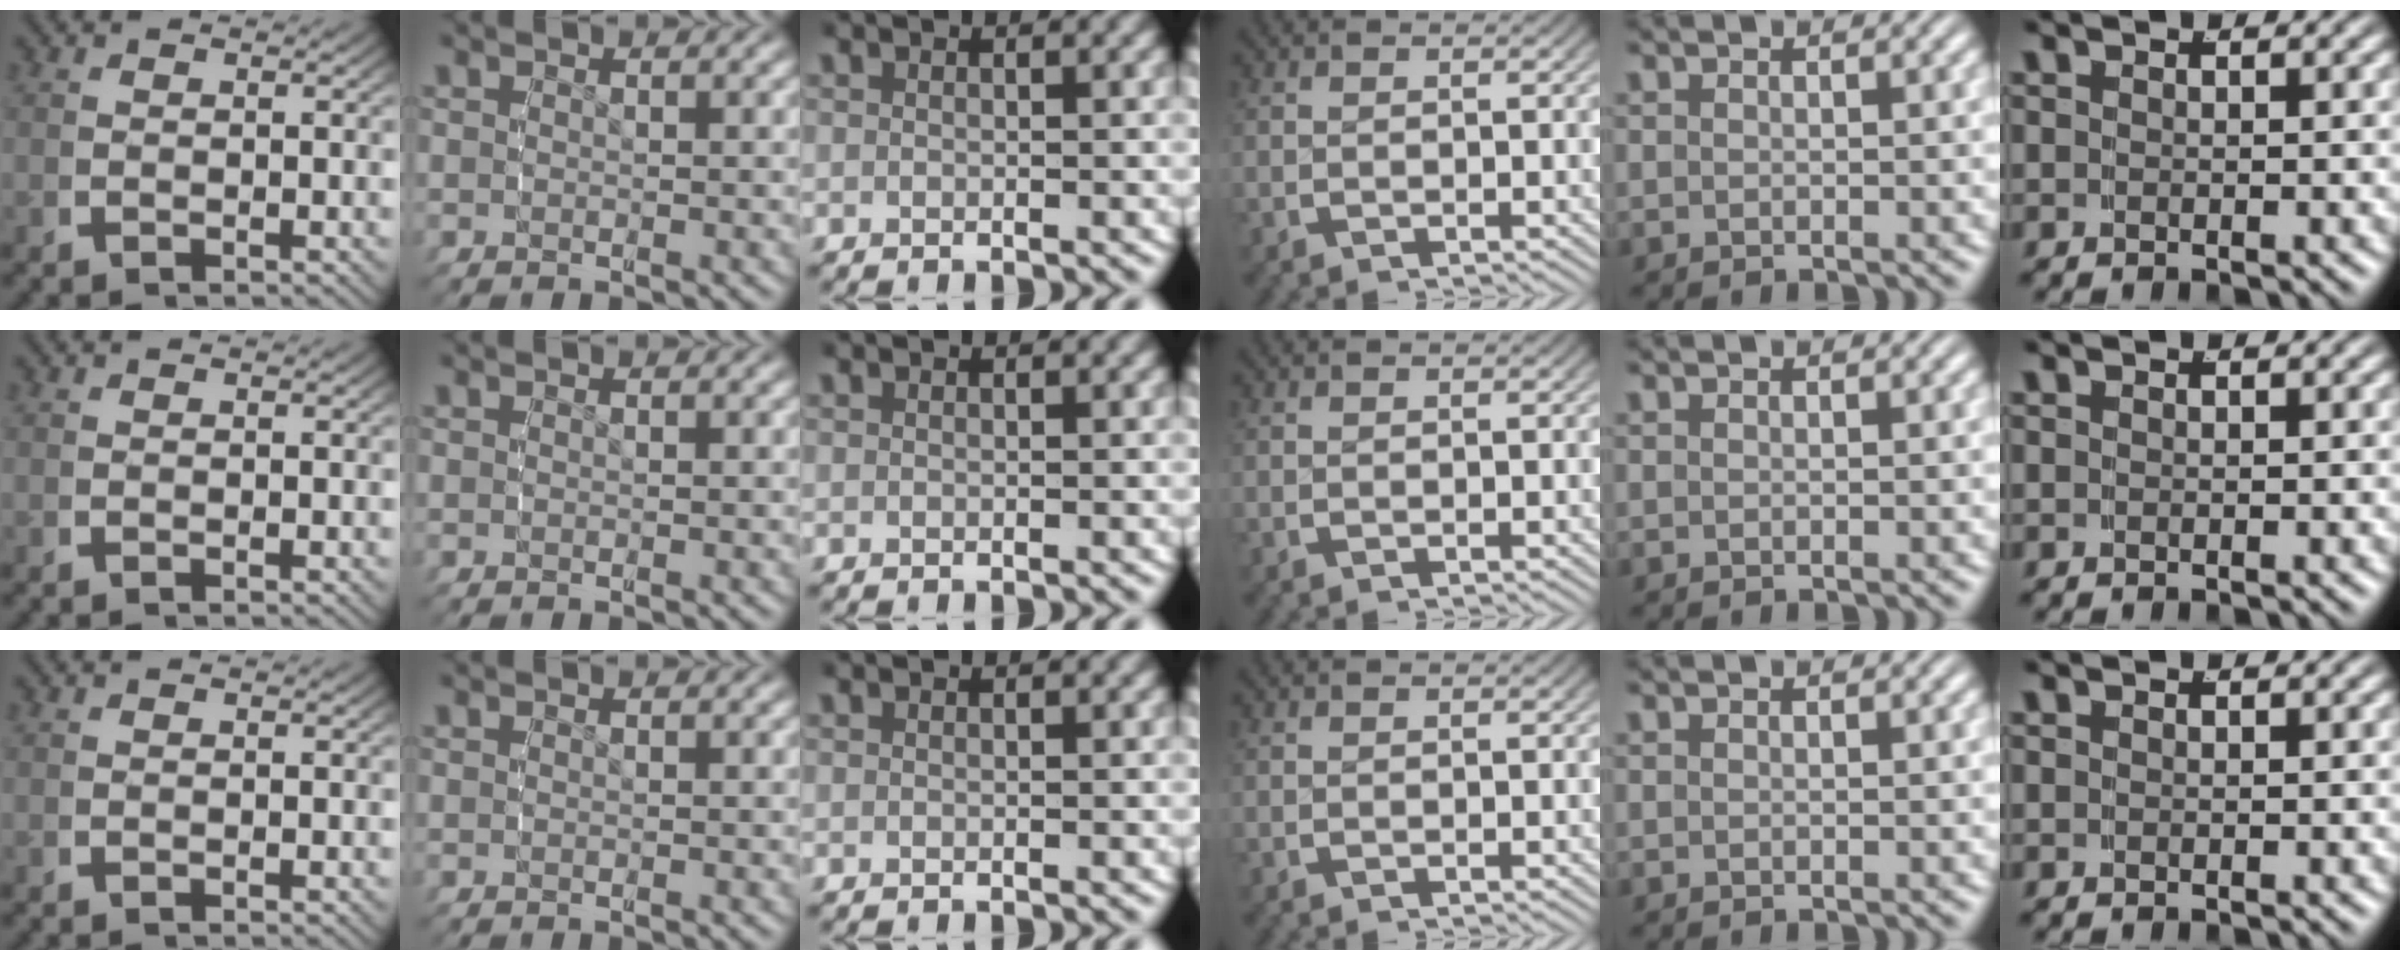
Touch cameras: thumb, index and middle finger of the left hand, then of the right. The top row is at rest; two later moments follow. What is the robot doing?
{"motion": "reach", "object": "shirt"}